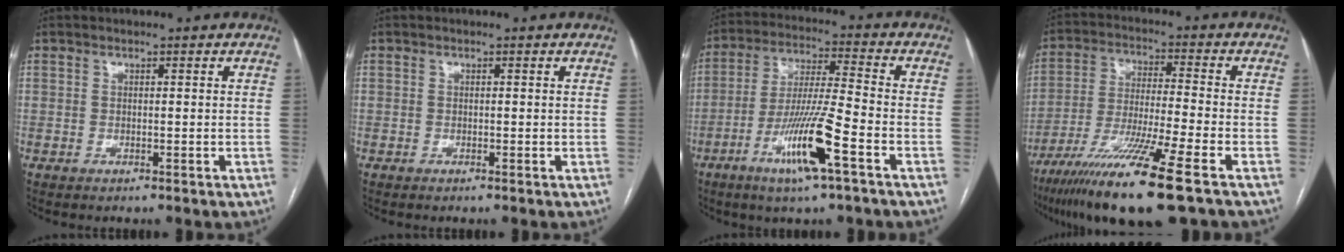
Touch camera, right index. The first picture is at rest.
{"total": 0.0}
{"total": 12.5, "force": [-5.8, 0.1, 11.0], "torque": [-0.215, -0.014, -0.111]}
{"total": 15.1, "force": [-9.9, -1.1, 11.3], "torque": [-0.218, -0.049, -0.175]}